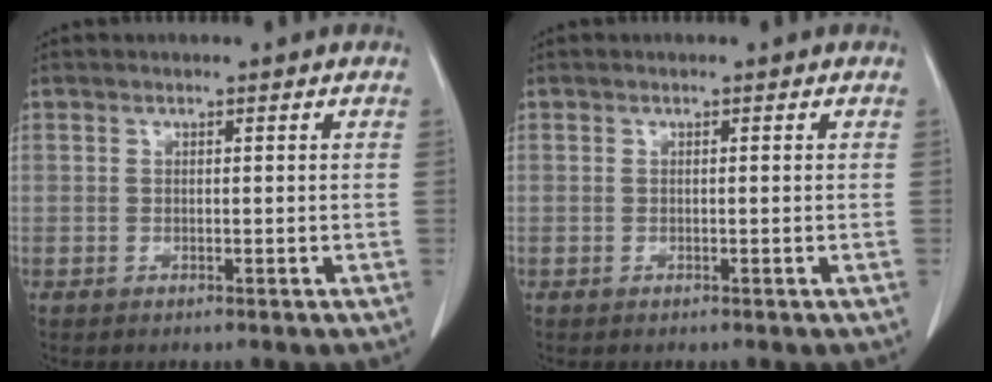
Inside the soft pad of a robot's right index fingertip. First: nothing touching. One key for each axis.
{"total": 0.0}